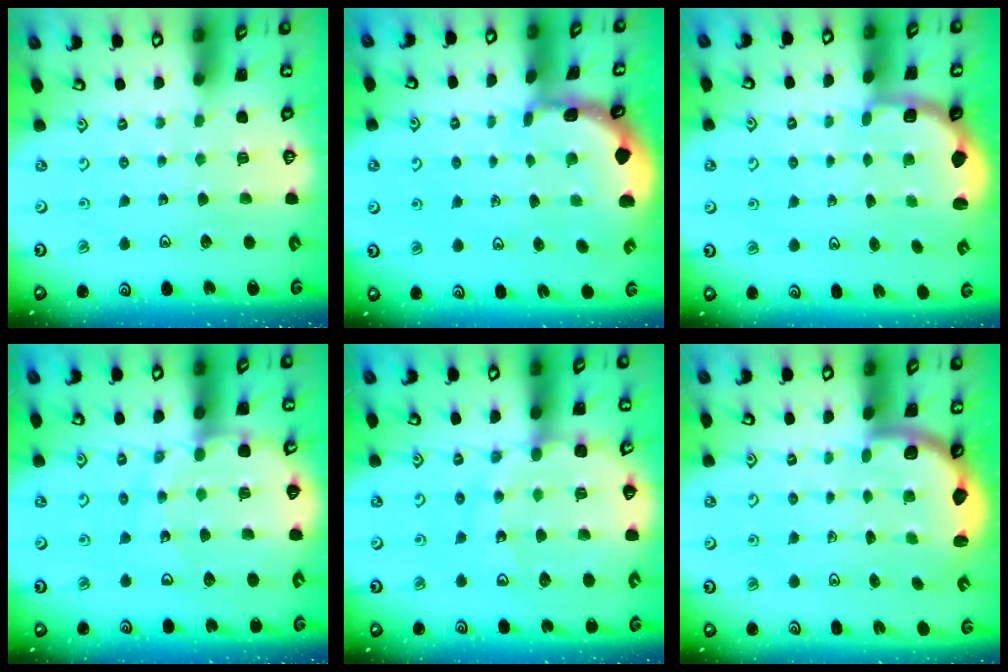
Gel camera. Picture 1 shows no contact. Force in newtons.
{"total": 2.6, "press": 2.6, "slide": 0.3}
{"total": 2.8, "press": 2.2, "slide": 1.7}
{"total": 10.4, "press": 10.4, "slide": 1.3}
{"total": 13.7, "press": 13.4, "slide": 2.8}
{"total": 2.5, "press": 2.4, "slide": 0.7}